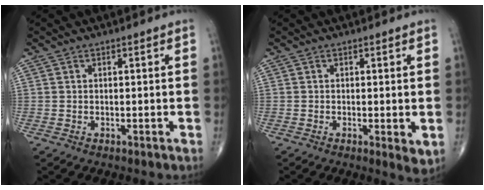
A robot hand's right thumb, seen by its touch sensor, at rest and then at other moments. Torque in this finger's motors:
{"motor_torque": [-0.51, 0.40, -0.08, -0.08, -0.01]}